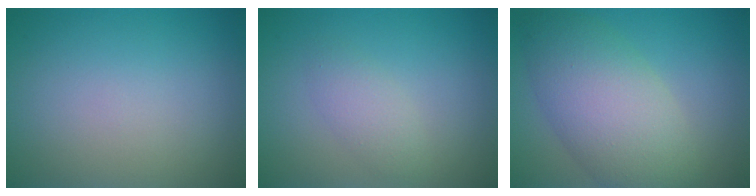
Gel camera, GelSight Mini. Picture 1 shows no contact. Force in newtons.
{"total": 1.9, "press": 1.9, "slide": 0.1}
{"total": 7.8, "press": 7.8, "slide": 0.2}